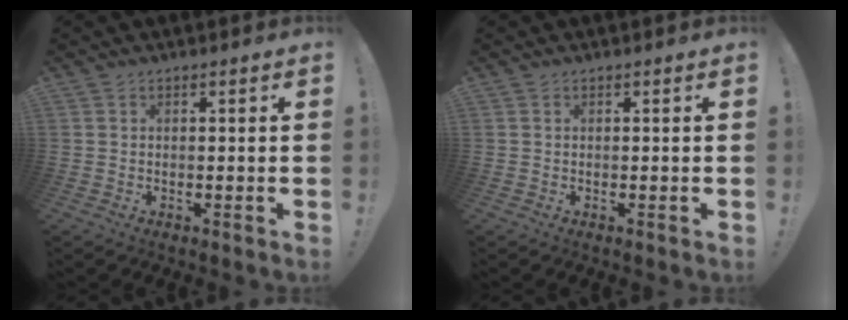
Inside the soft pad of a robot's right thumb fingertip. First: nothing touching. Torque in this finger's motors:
{"motor_torque": [0.05, 0.22, 0.04, -0.13, 0.00]}